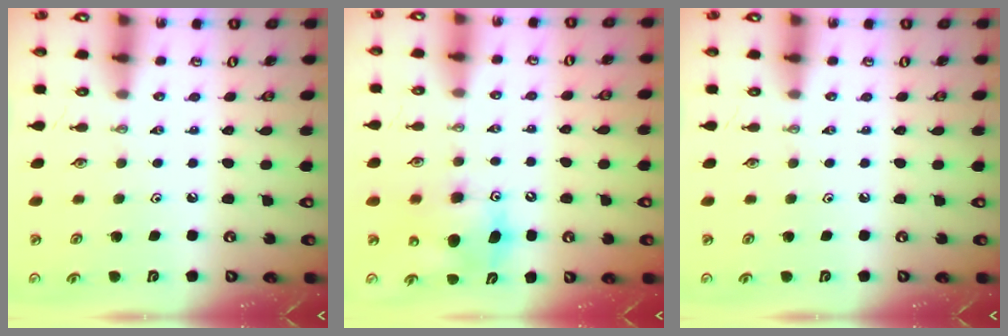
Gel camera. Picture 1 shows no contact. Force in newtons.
{"total": 8.9, "press": 8.7, "slide": 1.8}
{"total": 0.0}